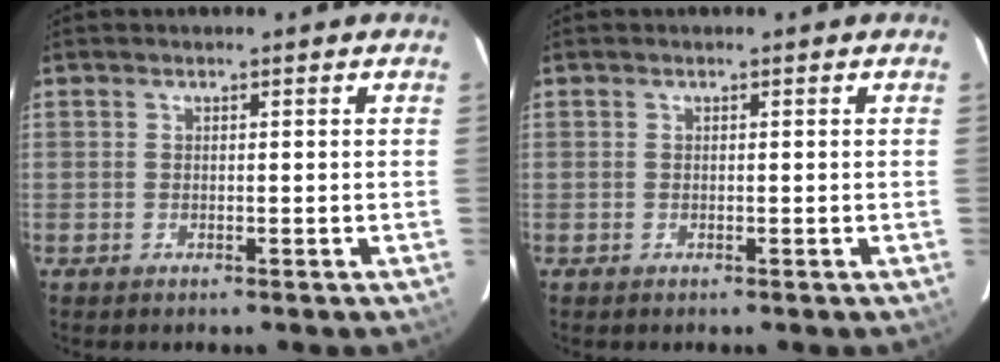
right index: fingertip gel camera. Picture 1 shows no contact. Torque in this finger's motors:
{"motor_torque": [0.00, 0.00, 0.00, 0.01]}